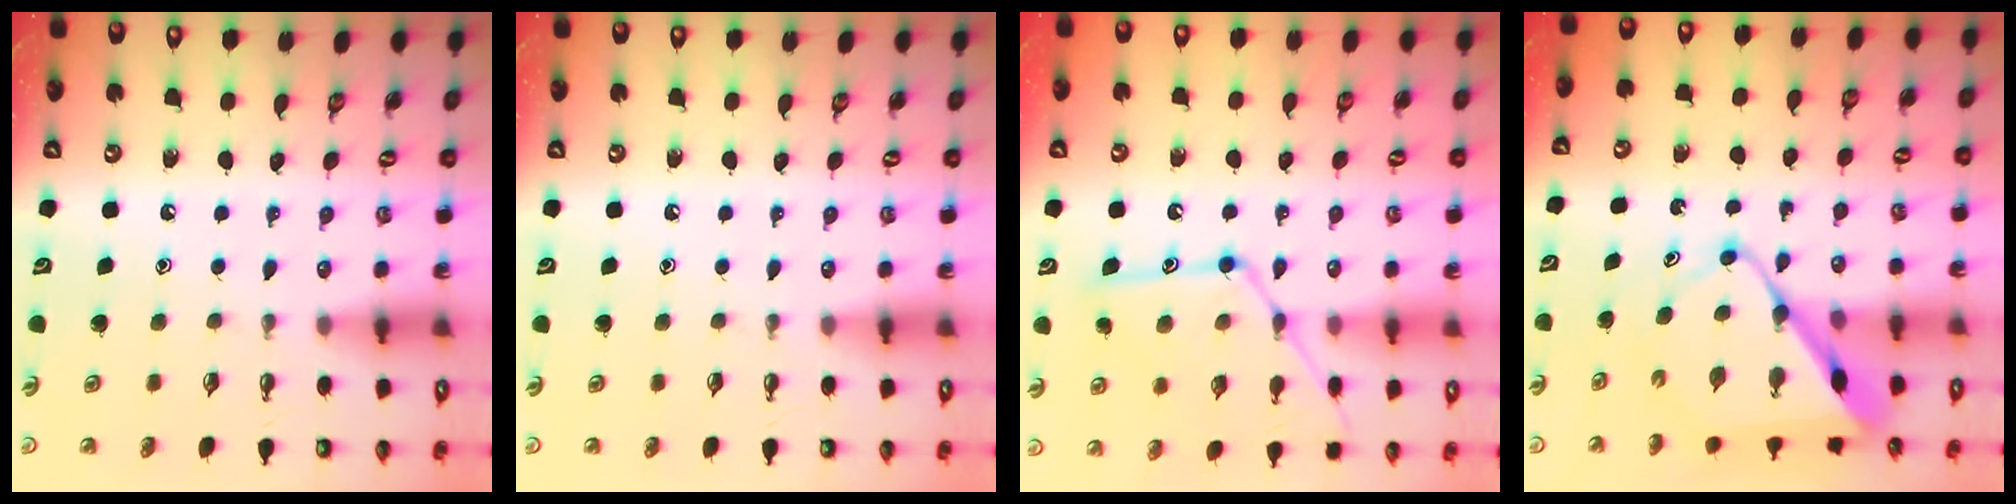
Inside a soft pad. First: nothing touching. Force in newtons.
{"total": 0.0}
{"total": 14.8, "press": 14.8, "slide": 1.0}
{"total": 12.5, "press": 12.5, "slide": 1.1}